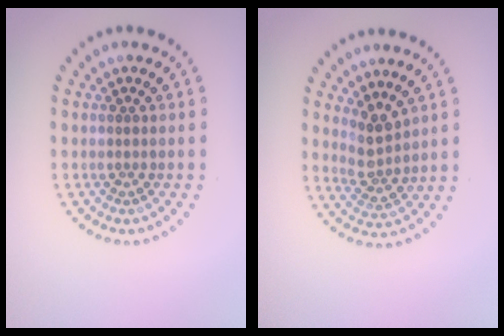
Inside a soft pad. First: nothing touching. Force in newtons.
{"total": 2.6, "press": 2.0, "slide": 1.6}